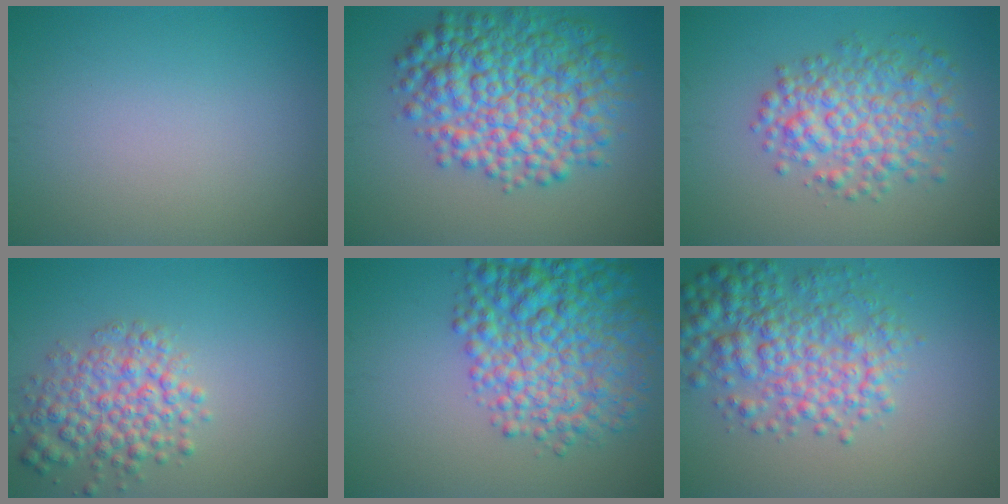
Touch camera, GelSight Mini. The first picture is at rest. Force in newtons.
{"total": 9.7, "press": 9.7, "slide": 0.1}
{"total": 5.6, "press": 5.6, "slide": 0.1}
{"total": 4.6, "press": 4.6, "slide": 0.2}
{"total": 9.7, "press": 9.7, "slide": 0.3}
{"total": 6.4, "press": 6.4, "slide": 0.2}